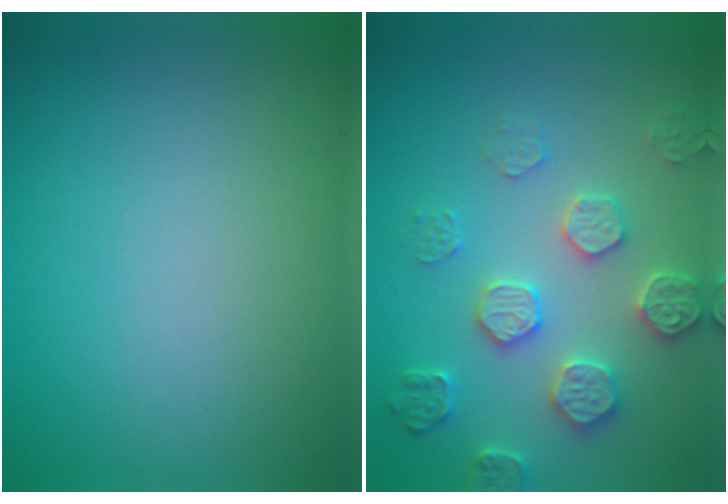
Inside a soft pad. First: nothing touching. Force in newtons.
{"total": 4.4, "press": 4.3, "slide": 0.9}